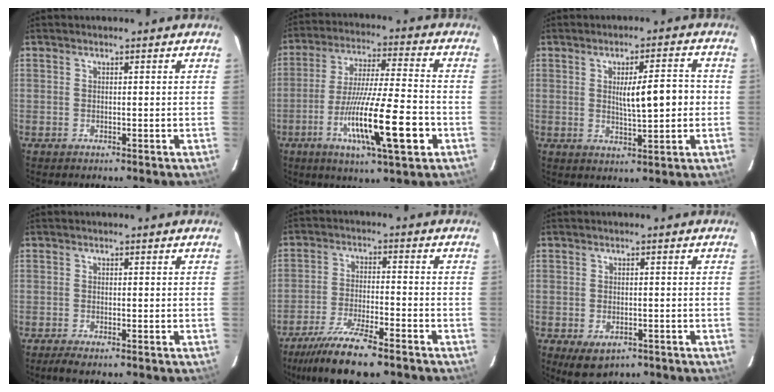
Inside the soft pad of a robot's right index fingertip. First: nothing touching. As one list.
[{"total": 16.4, "force": [-5.7, 1.2, 15.3], "torque": [-0.272, -0.016, -0.096]}, {"total": 7.4, "force": [0.3, 1.3, 7.2], "torque": [-0.113, 0.010, 0.011]}, {"total": 2.1, "force": [-1.5, 0.3, 1.3], "torque": [-0.027, -0.006, -0.027]}, {"total": 10.9, "force": [-8.5, 1.0, 6.8], "torque": [-0.118, -0.028, -0.144]}, {"total": 4.8, "force": [-2.8, 2.9, 2.7], "torque": [-0.046, -0.007, -0.033]}]